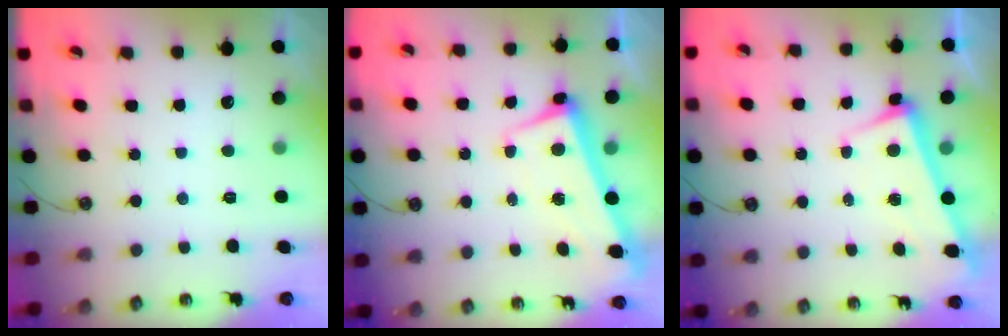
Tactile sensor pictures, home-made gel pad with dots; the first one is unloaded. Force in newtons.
{"total": 1.3, "press": 0.2, "slide": 1.3}
{"total": 3.5, "press": 3.3, "slide": 1.1}